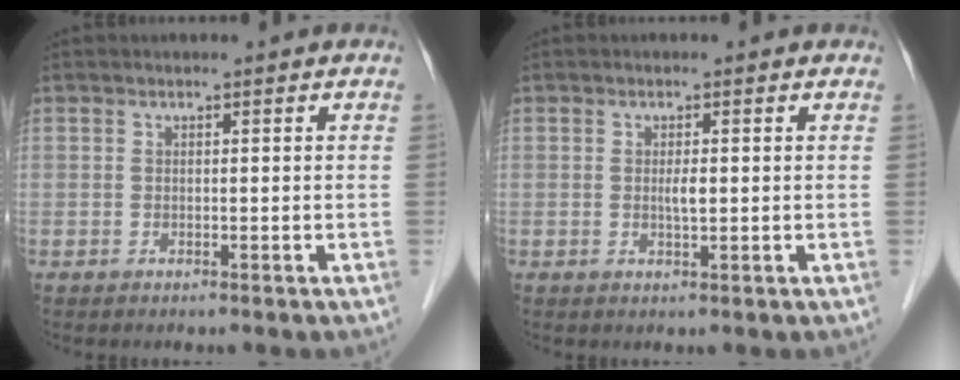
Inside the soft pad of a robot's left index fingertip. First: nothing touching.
{"total": 1.6, "force": [0.1, 0.3, 1.5], "torque": [-0.030, 0.000, 0.002]}